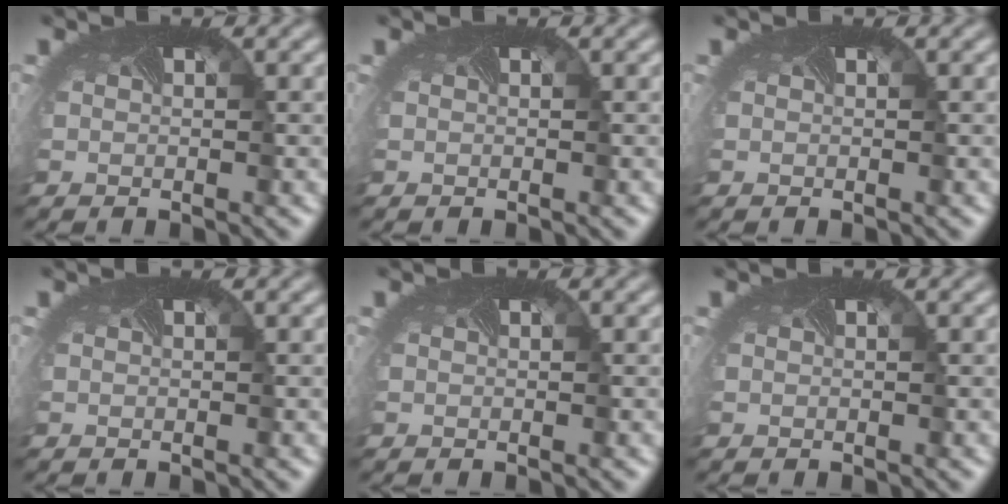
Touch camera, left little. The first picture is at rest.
{"total": 0.0}
{"total": 0.0}
{"total": 0.0}
{"total": 0.0}
{"total": 0.0}